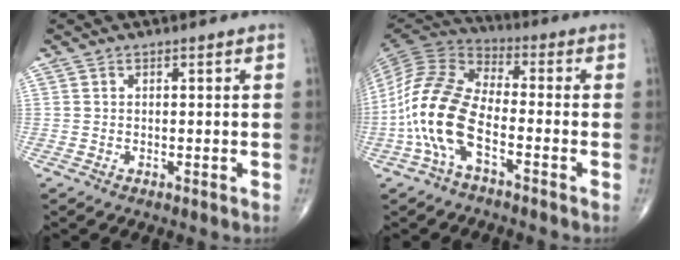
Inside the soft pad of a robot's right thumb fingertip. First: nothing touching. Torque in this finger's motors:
{"motor_torque": [0.18, 1.22, 1.81, -0.56, 0.58]}